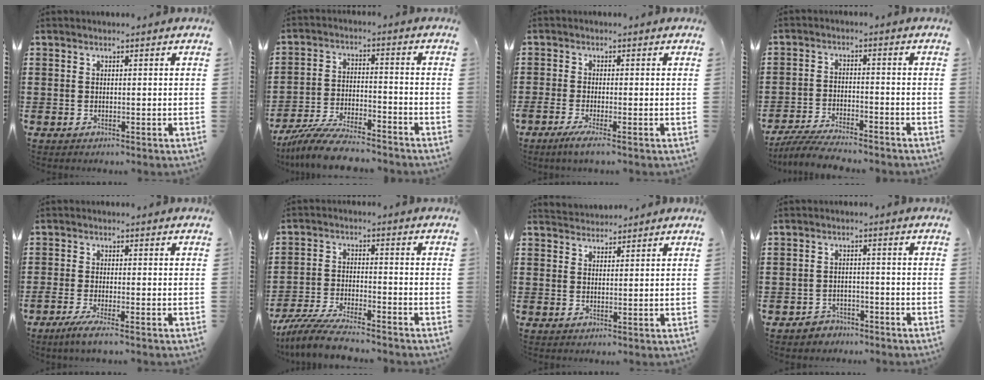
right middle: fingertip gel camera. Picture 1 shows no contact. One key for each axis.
{"total": 8.7, "fx": -7.9, "fy": 1.1, "fz": 3.4, "tx": -0.068, "ty": 0.010, "tz": -0.152}
{"total": 2.2, "fx": -1.2, "fy": -0.1, "fz": 1.9, "tx": -0.041, "ty": -0.005, "tz": -0.024}
{"total": 5.2, "fx": -4.9, "fy": 0.4, "fz": 1.6, "tx": -0.040, "ty": -0.004, "tz": -0.100}
{"total": 2.9, "fx": -1.8, "fy": 0.0, "fz": 2.2, "tx": -0.052, "ty": -0.010, "tz": -0.035}
{"total": 7.0, "fx": -6.4, "fy": 0.6, "fz": 2.8, "tx": -0.066, "ty": -0.005, "tz": -0.125}
{"total": 2.6, "fx": 2.5, "fy": 0.2, "fz": -0.6, "tx": 0.004, "ty": -0.006, "tz": 0.049}
{"total": 2.4, "fx": -2.2, "fy": 1.0, "fz": -0.1, "tx": -0.006, "ty": 0.004, "tz": -0.049}